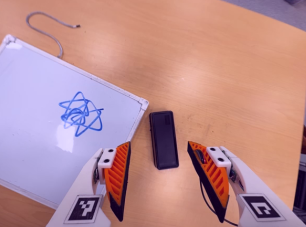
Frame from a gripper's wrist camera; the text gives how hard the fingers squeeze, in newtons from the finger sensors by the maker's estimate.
{"total": 0.0}